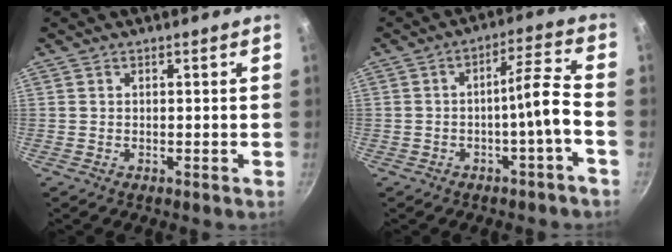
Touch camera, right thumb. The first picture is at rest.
{"total": 7.1, "force": [-2.8, 0.2, 6.5], "torque": [-0.114, 0.038, -0.038]}